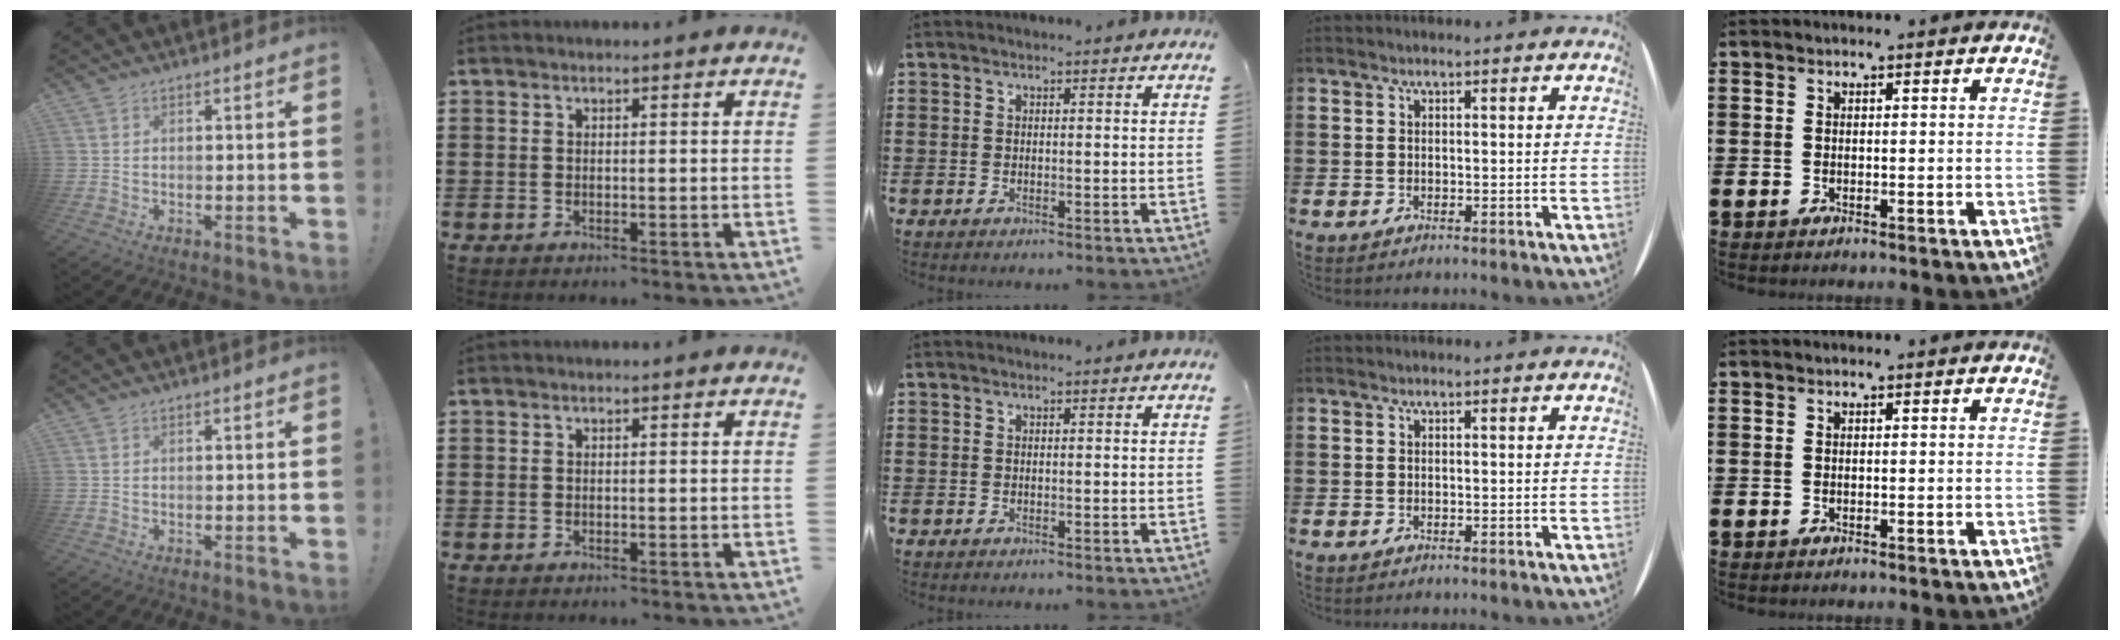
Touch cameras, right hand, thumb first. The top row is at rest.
{}